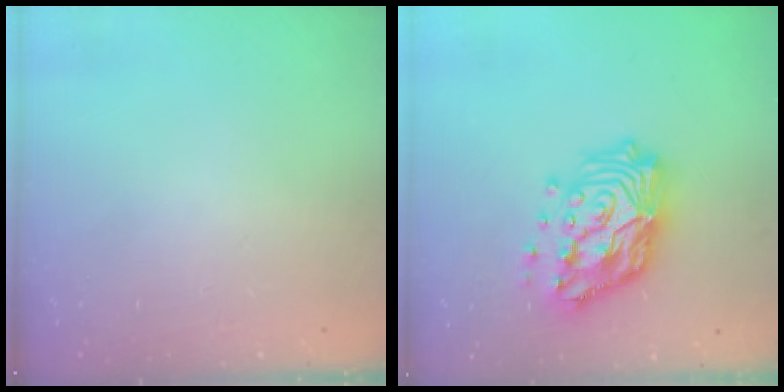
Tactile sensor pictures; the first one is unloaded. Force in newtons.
{"total": 19.2, "press": 19.1, "slide": 1.8}